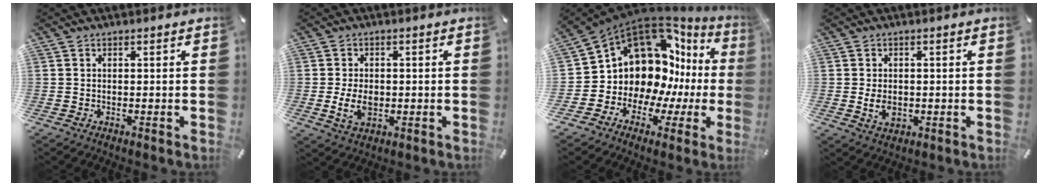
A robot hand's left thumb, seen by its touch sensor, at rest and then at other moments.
{"total": 6.6, "force": [-0.9, 4.5, 4.7], "torque": [-0.100, -0.003, -0.018]}
{"total": 13.8, "force": [4.9, 10.9, 6.9], "torque": [-0.122, -0.084, 0.096]}
{"total": 4.5, "force": [-0.8, 3.3, 2.9], "torque": [-0.062, -0.005, -0.019]}